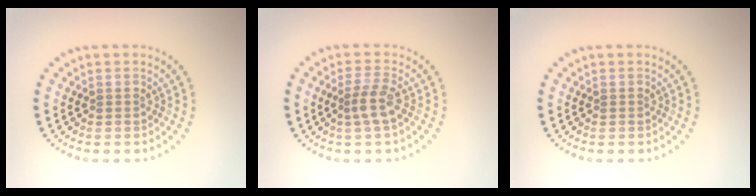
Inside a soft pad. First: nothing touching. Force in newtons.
{"total": 2.2, "press": 1.8, "slide": 1.3}
{"total": 0.0}